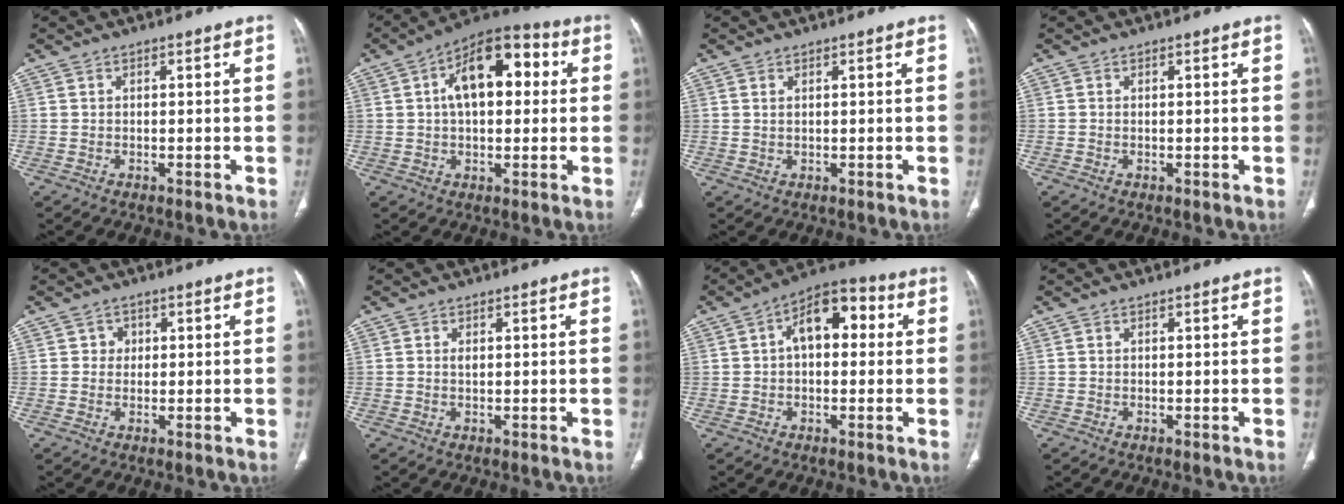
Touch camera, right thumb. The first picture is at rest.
{"total": 15.0, "force": [3.1, 8.1, 12.2], "torque": [-0.169, 0.028, 0.042]}
{"total": 0.8, "force": [0.4, 0.3, 0.6], "torque": [-0.015, 0.002, 0.011]}
{"total": 0.0}
{"total": 1.9, "force": [0.5, 1.8, 0.4], "torque": [0.007, 0.002, 0.003]}
{"total": 0.9, "force": [0.2, 0.5, 0.7], "torque": [-0.014, -0.001, 0.005]}
{"total": 11.3, "force": [2.0, 6.5, 9.1], "torque": [-0.113, 0.032, 0.019]}
{"total": 0.0}